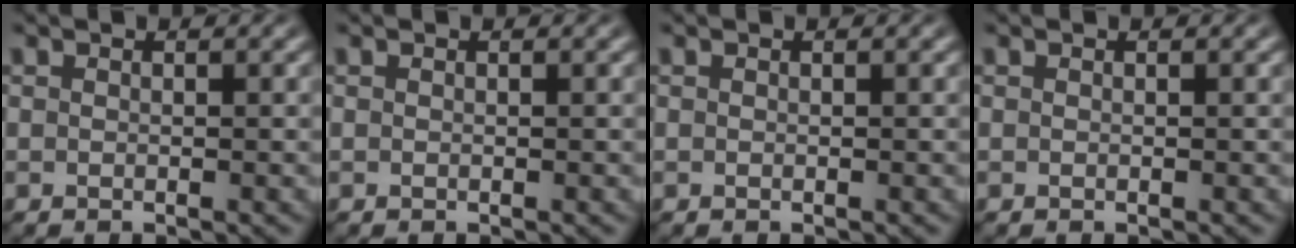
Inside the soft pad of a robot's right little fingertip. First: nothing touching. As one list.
[{"total": 0.0}, {"total": 0.0}, {"total": 0.0}]